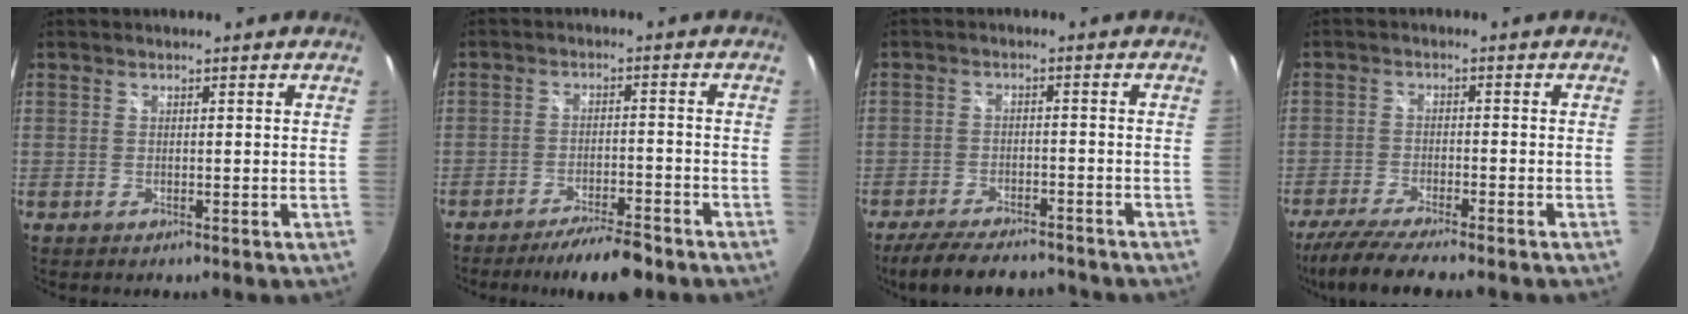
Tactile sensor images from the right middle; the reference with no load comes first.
{"total": 8.9, "force": [-7.4, 1.7, 4.5], "torque": [-0.091, -0.005, -0.114]}
{"total": 11.7, "force": [-10.0, 3.3, 5.2], "torque": [-0.117, -0.019, -0.156]}
{"total": 9.4, "force": [-8.0, 0.5, 4.8], "torque": [-0.116, -0.029, -0.140]}